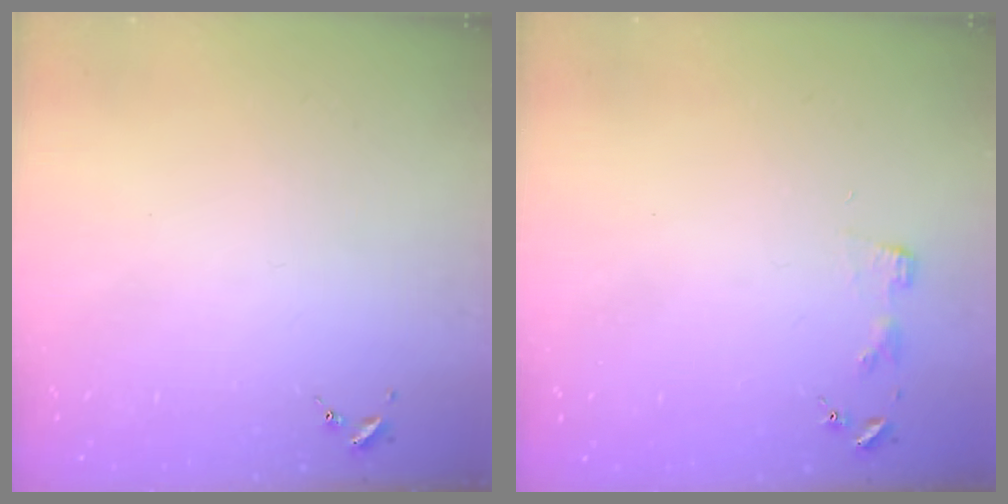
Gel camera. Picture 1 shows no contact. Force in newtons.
{"total": 2.9, "press": 2.9, "slide": 0.3}